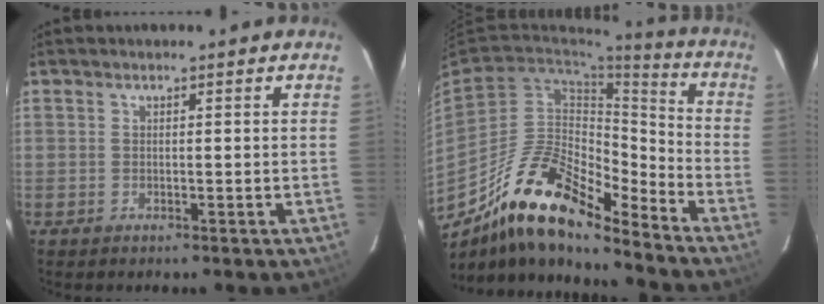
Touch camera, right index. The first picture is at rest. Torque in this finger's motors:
{"motor_torque": [0.28, -0.57, 0.81, 0.18]}